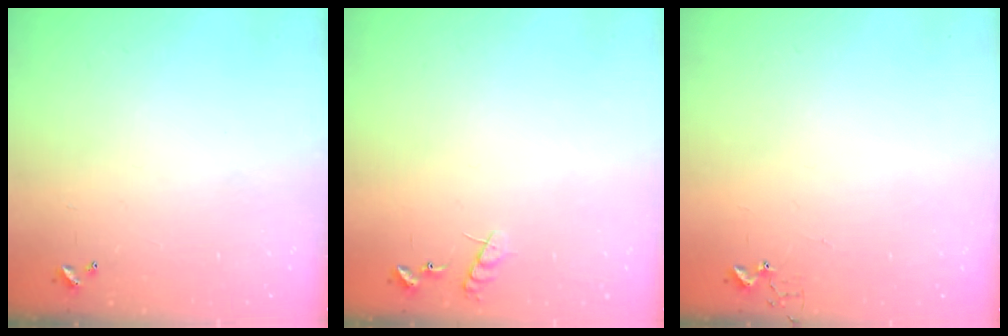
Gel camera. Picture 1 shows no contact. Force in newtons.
{"total": 6.7, "press": 6.7, "slide": 0.4}
{"total": 2.7, "press": 2.7, "slide": 0.2}